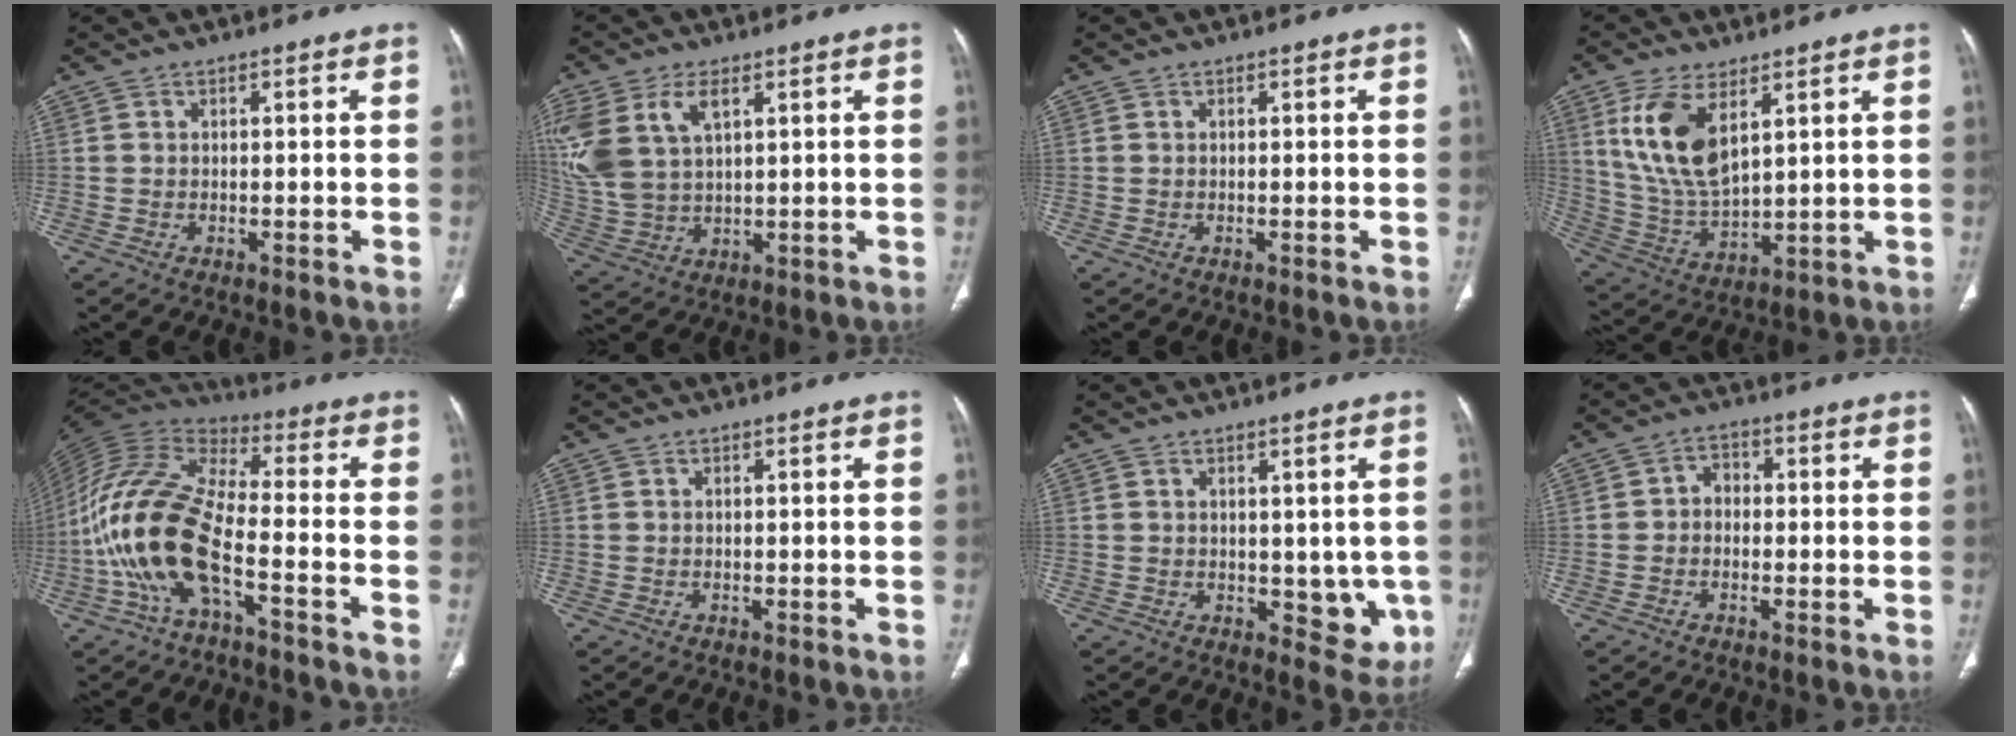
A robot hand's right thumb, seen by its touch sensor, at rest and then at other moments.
{"total": 13.0, "force": [5.2, 7.2, 9.4], "torque": [-0.218, -0.003, 0.115]}
{"total": 0.0}
{"total": 13.1, "force": [5.6, 6.2, 10.1], "torque": [-0.196, -0.022, 0.125]}
{"total": 17.0, "force": [-6.0, 6.2, 14.7], "torque": [-0.314, 0.058, -0.121]}
{"total": 0.0}
{"total": 6.3, "force": [0.1, 3.8, 5.0], "torque": [-0.030, -0.014, 0.015]}
{"total": 3.2, "force": [-0.4, 2.7, 1.8], "torque": [-0.010, 0.016, -0.018]}